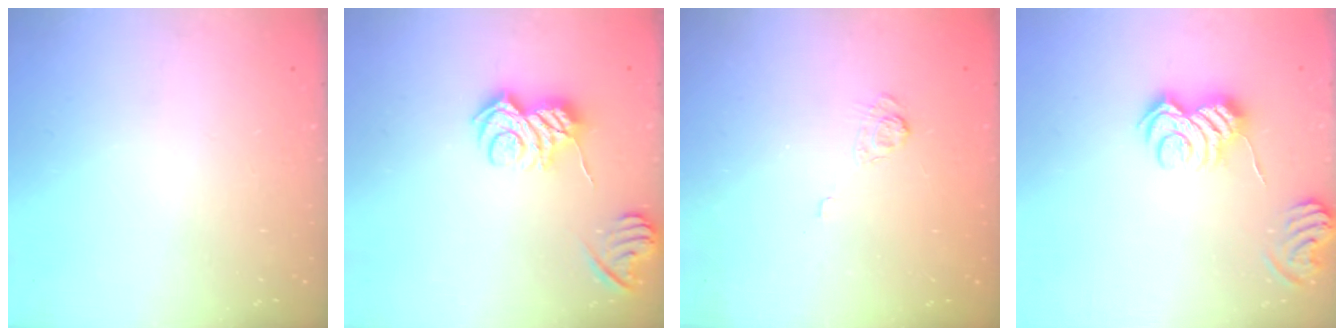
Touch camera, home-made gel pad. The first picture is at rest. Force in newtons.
{"total": 8.0, "press": 8.0, "slide": 0.7}
{"total": 3.2, "press": 2.8, "slide": 1.5}
{"total": 9.6, "press": 9.6, "slide": 0.5}